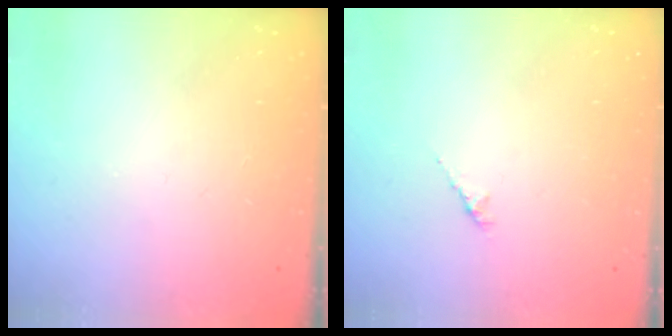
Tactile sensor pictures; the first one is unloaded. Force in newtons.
{"total": 1.5, "press": 1.4, "slide": 0.5}